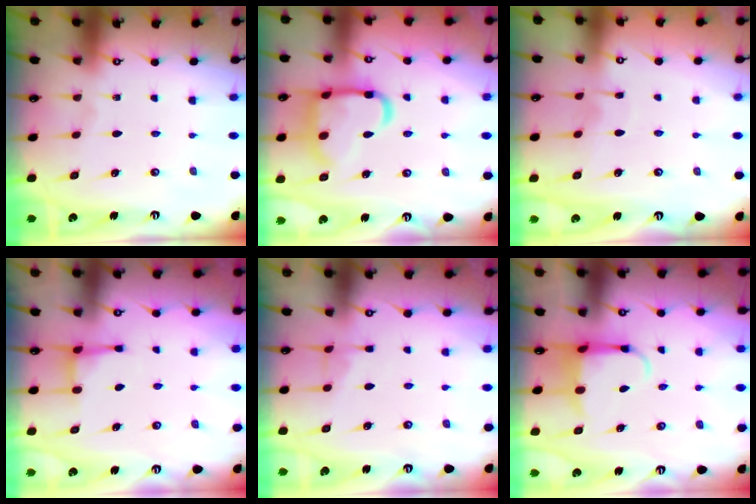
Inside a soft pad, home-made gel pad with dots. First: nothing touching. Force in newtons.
{"total": 17.4, "press": 17.3, "slide": 1.6}
{"total": 4.1, "press": 4.1, "slide": 0.4}
{"total": 3.4, "press": 3.4, "slide": 0.5}
{"total": 3.8, "press": 3.8, "slide": 0.6}
{"total": 4.1, "press": 4.0, "slide": 1.1}